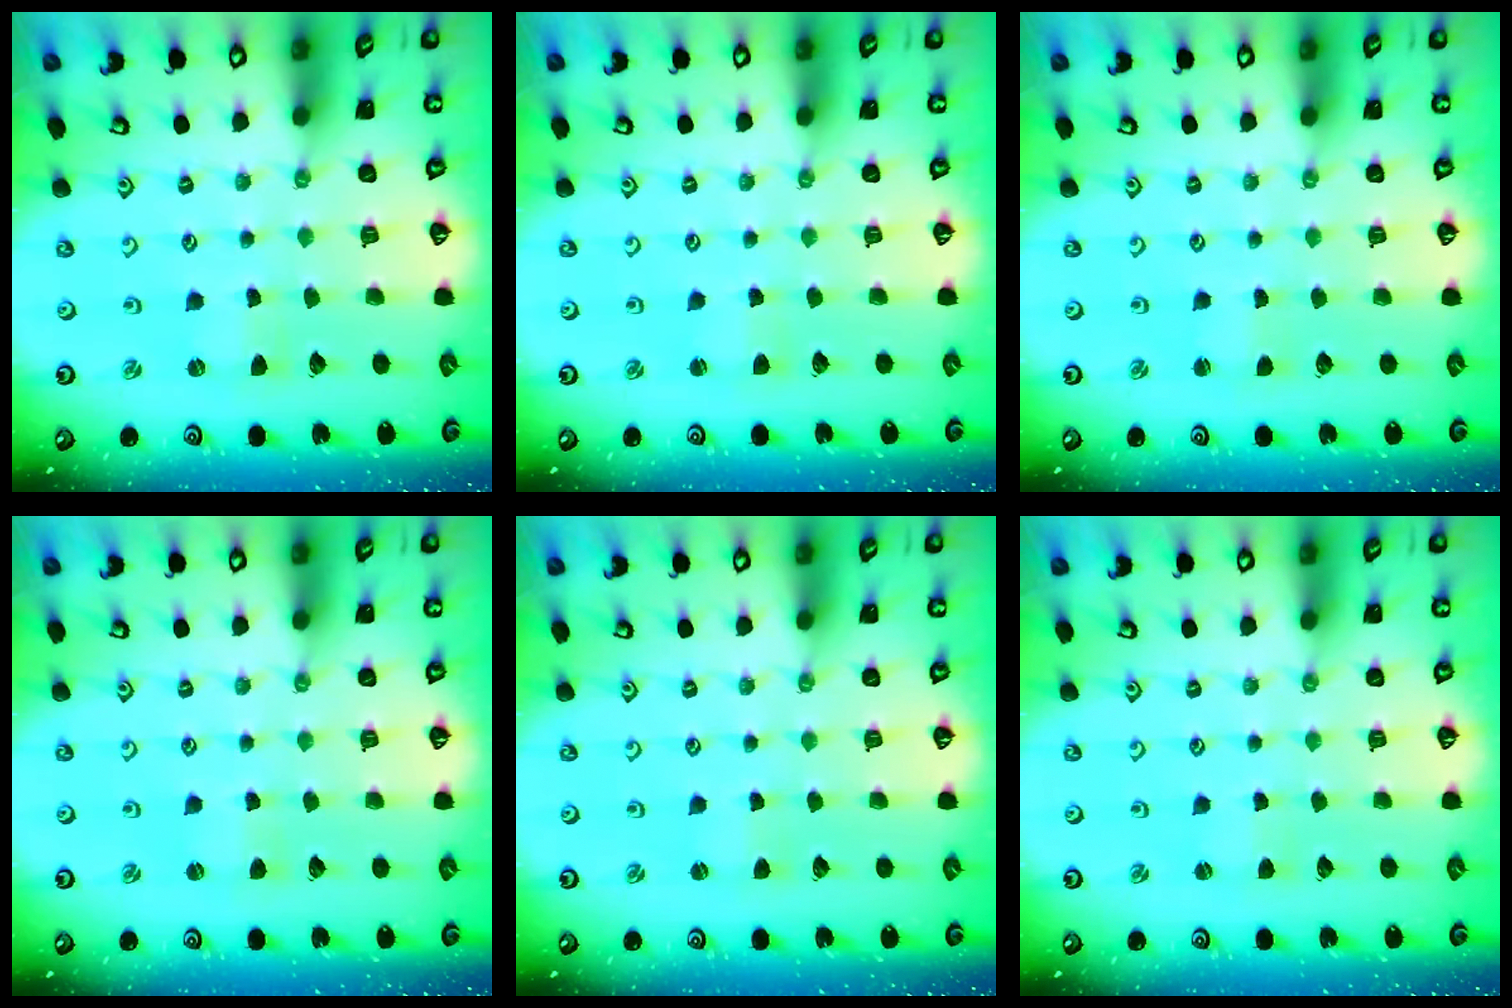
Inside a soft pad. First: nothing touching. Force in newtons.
{"total": 2.7, "press": 2.7, "slide": 0.3}
{"total": 1.4, "press": 1.4, "slide": 0.1}
{"total": 1.9, "press": 1.9, "slide": 0.4}
{"total": 1.2, "press": 1.2, "slide": 0.2}
{"total": 1.8, "press": 1.7, "slide": 0.3}